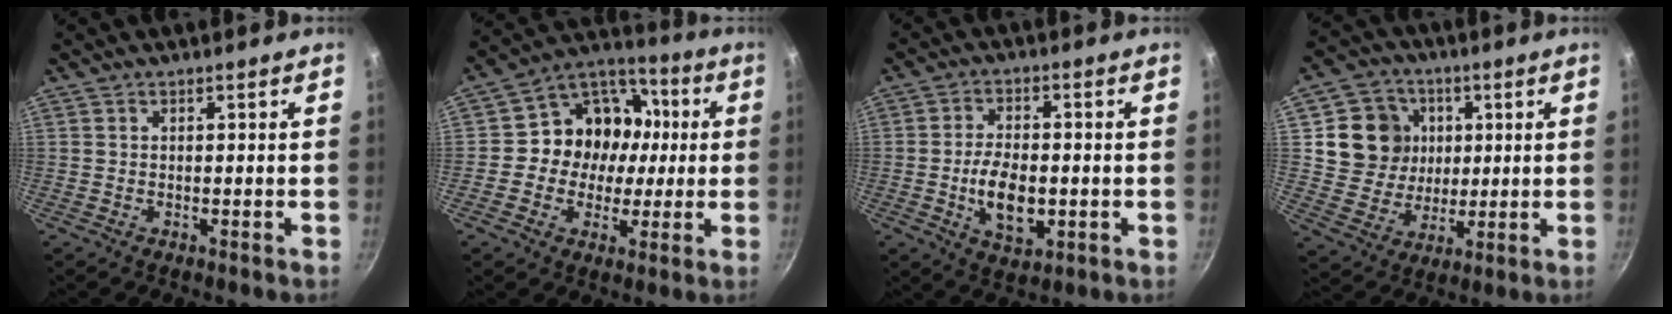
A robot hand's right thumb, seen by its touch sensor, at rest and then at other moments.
{"total": 15.3, "force": [0.4, 13.1, 7.8], "torque": [-0.083, 0.034, -0.010]}
{"total": 9.5, "force": [-1.7, 5.3, 7.7], "torque": [-0.126, 0.004, -0.026]}
{"total": 13.0, "force": [3.1, 11.8, 4.5], "torque": [-0.050, -0.007, 0.058]}